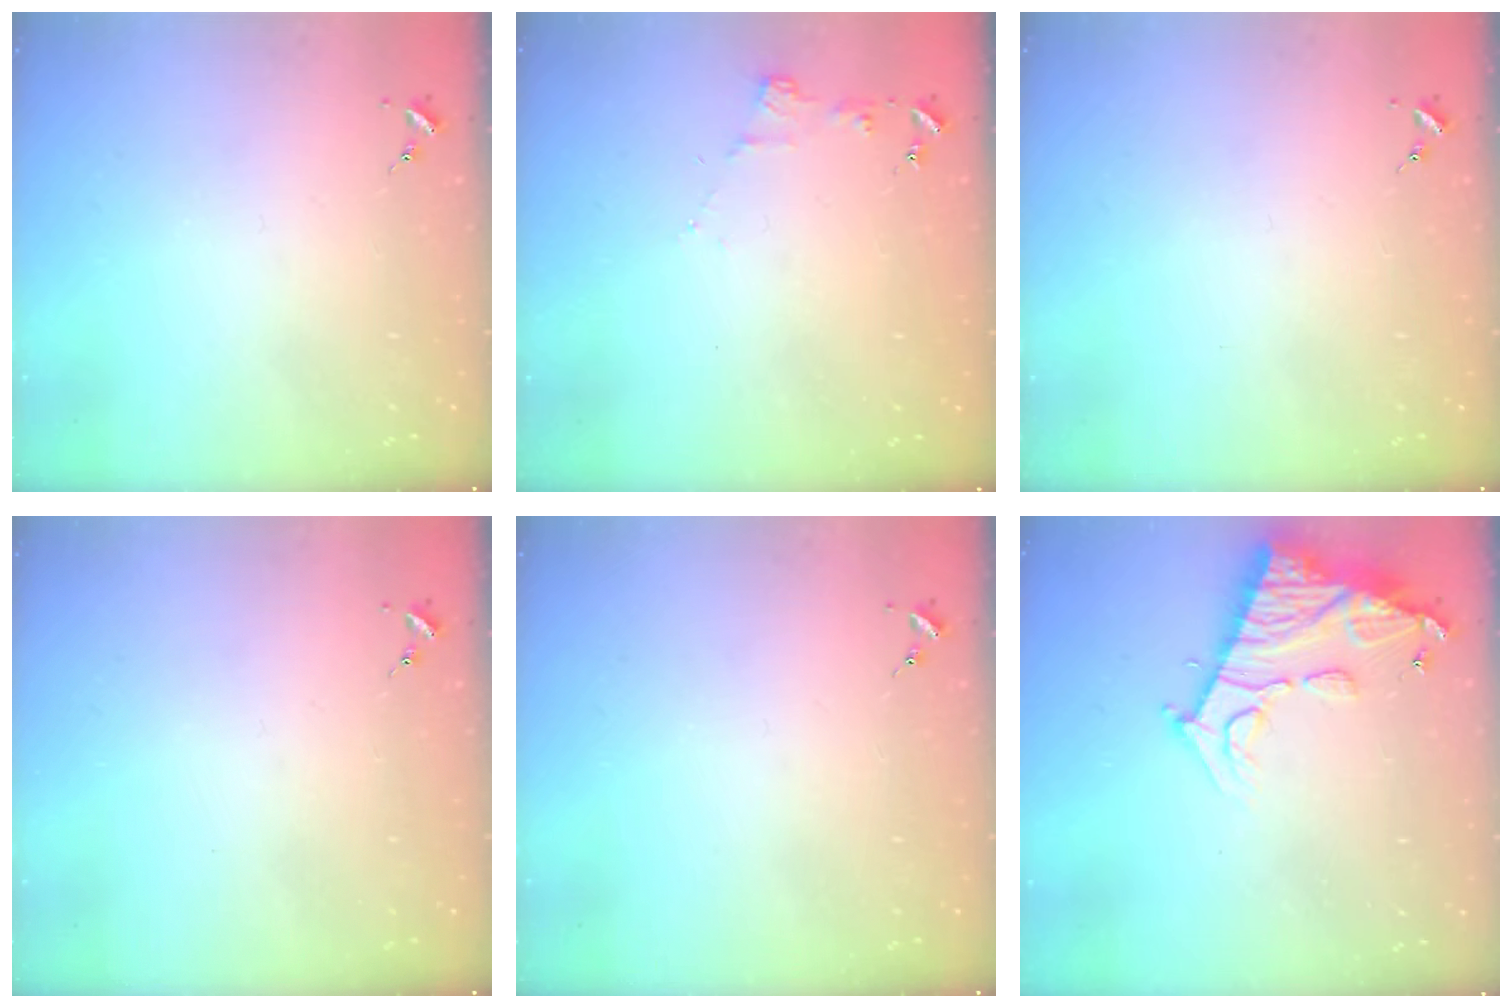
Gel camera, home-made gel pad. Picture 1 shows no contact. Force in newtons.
{"total": 4.3, "press": 4.2, "slide": 0.5}
{"total": 0.0}
{"total": 0.0}
{"total": 0.0}
{"total": 15.0, "press": 14.9, "slide": 1.6}